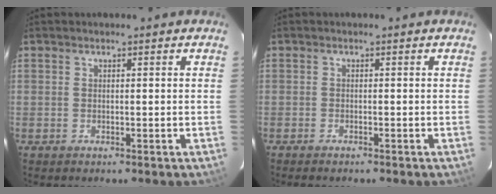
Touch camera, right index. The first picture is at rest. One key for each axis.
{"total": 1.7, "fx": -1.5, "fy": 0.3, "fz": 0.7, "tx": -0.020, "ty": -0.007, "tz": -0.029}